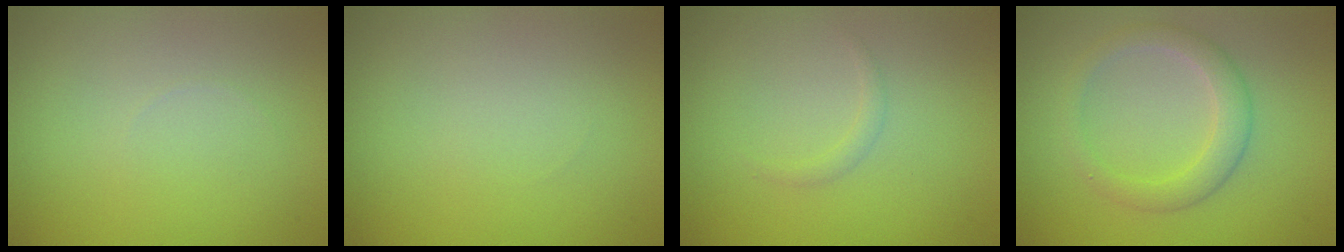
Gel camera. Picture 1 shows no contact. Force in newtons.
{"total": 0.0}
{"total": 0.7, "press": 0.7, "slide": 0.1}
{"total": 2.8, "press": 2.8, "slide": 0.2}